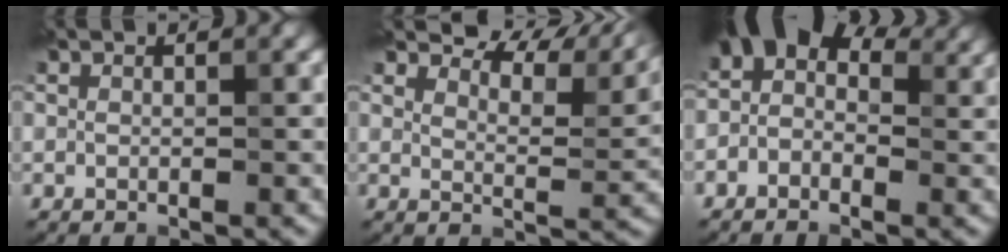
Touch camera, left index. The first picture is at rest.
{"total": 7.8, "force": [6.8, 2.0, 3.3], "torque": [-0.053, 0.010, 0.094]}
{"total": 6.0, "force": [0.8, 4.3, 4.1], "torque": [-0.050, 0.015, -0.007]}